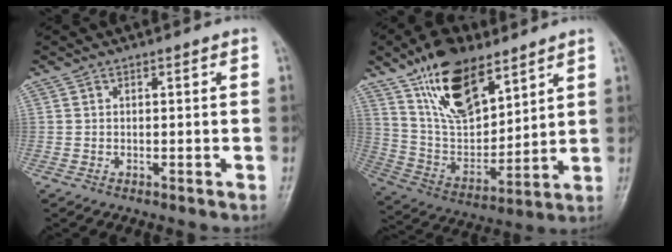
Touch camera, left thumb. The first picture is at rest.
{"total": 18.0, "force": [11.0, 8.5, 11.4], "torque": [-0.163, -0.051, 0.215]}